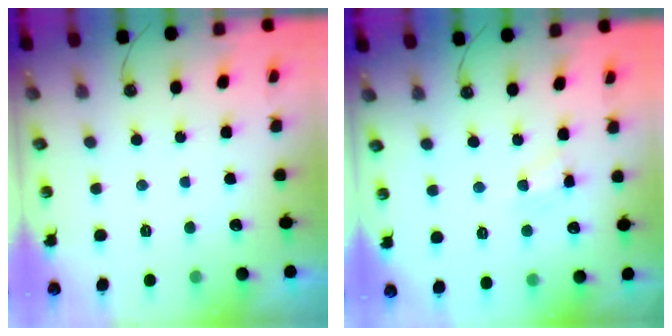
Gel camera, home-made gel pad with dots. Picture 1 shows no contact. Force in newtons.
{"total": 4.9, "press": 4.9, "slide": 0.3}